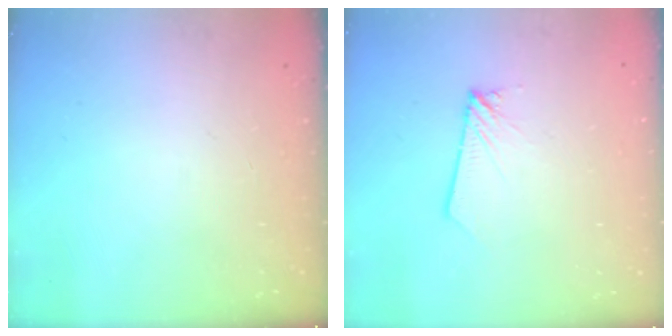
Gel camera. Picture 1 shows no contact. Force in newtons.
{"total": 1.9, "press": 1.9, "slide": 0.2}